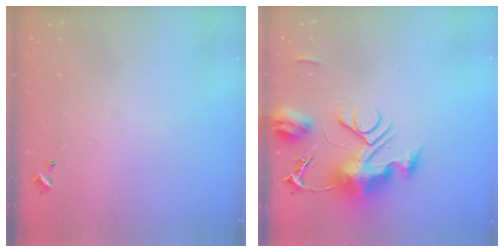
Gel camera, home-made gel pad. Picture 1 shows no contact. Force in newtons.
{"total": 12.6, "press": 12.6, "slide": 1.2}